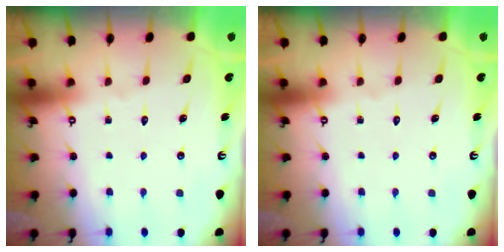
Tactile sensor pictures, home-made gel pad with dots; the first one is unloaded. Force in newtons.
{"total": 0.0}